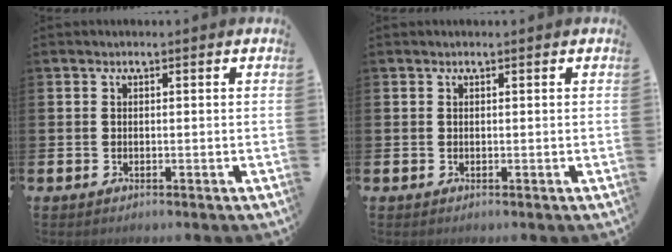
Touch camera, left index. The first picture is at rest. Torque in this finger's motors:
{"motor_torque": [0.26, -0.08, -0.08, -0.01]}